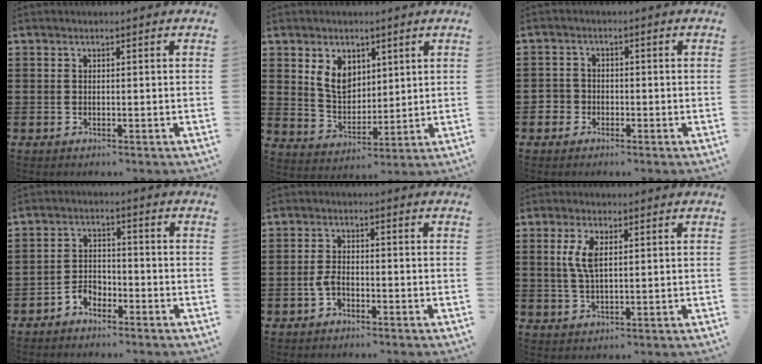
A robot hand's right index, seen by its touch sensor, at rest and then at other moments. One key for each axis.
{"total": 6.5, "fx": 2.6, "fy": 4.8, "fz": 3.5, "tx": -0.080, "ty": 0.012, "tz": 0.048}
{"total": 2.3, "fx": -1.4, "fy": 1.8, "fz": 0.2, "tx": -0.012, "ty": 0.003, "tz": -0.032}
{"total": 3.0, "fx": -2.5, "fy": 1.5, "fz": 0.5, "tx": -0.016, "ty": 0.007, "tz": -0.053}
{"total": 2.8, "fx": -1.3, "fy": 1.6, "fz": 1.9, "tx": -0.053, "ty": -0.002, "tz": -0.030}
{"total": 4.9, "fx": 1.3, "fy": 2.0, "fz": 4.3, "tx": -0.099, "ty": 0.005, "tz": 0.018}